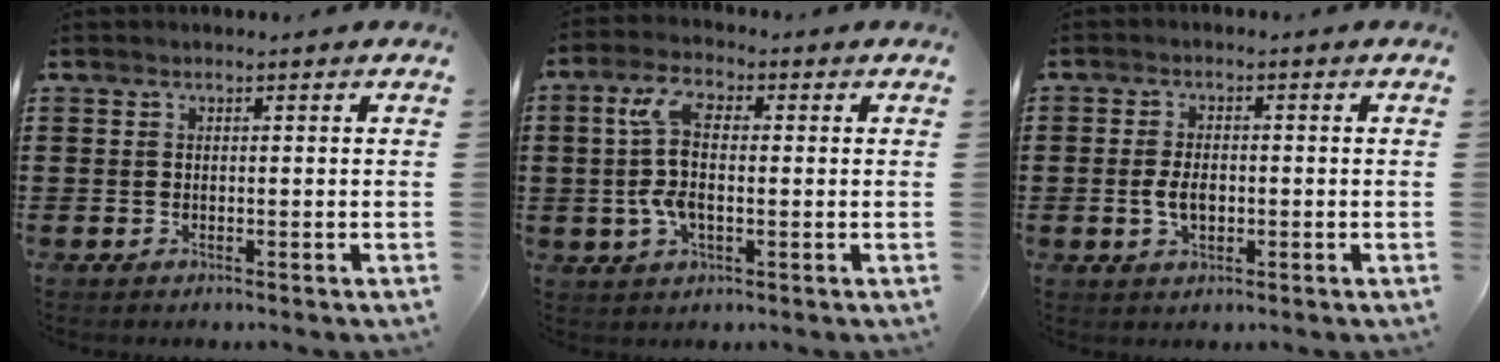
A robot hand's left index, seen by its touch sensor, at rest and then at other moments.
{"total": 8.4, "force": [0.5, 3.9, 7.5], "torque": [-0.174, 0.003, 0.000]}
{"total": 3.6, "force": [-0.5, 2.0, 3.0], "torque": [-0.063, 0.002, -0.012]}